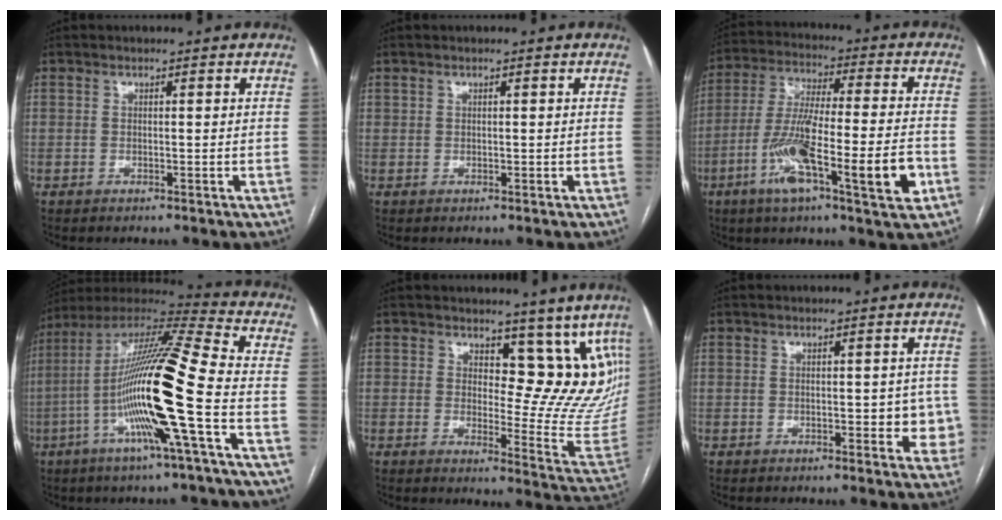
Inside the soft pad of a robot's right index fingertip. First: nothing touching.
{"total": 0.6, "force": [0.4, 0.4, 0.3], "torque": [0.000, 0.002, 0.008]}
{"total": 17.0, "force": [-6.3, 1.7, 15.7], "torque": [-0.266, -0.007, -0.106]}
{"total": 20.4, "force": [-5.0, -0.5, 19.8], "torque": [-0.385, -0.010, -0.109]}
{"total": 12.8, "force": [9.2, 5.9, 6.6], "torque": [-0.053, -0.029, 0.101]}
{"total": 3.9, "force": [-0.3, 2.3, 3.2], "torque": [-0.020, 0.016, 0.001]}